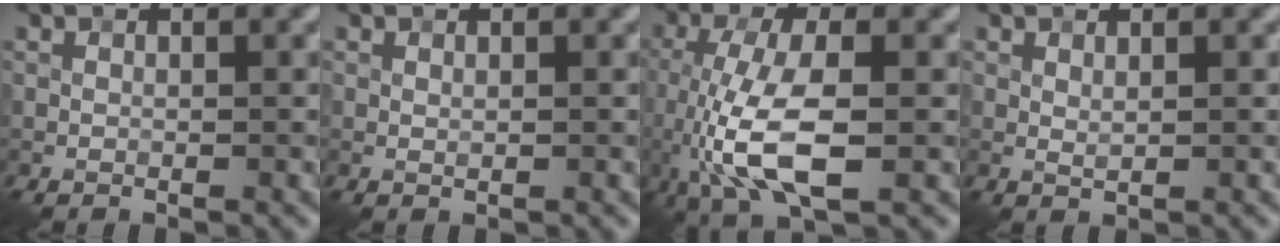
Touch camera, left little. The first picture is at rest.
{"total": 0.0}
{"total": 7.8, "force": [-2.3, 2.9, 6.9], "torque": [-0.156, -0.001, -0.040]}
{"total": 0.5, "force": [0.3, 0.1, 0.4], "torque": [-0.013, -0.001, 0.005]}